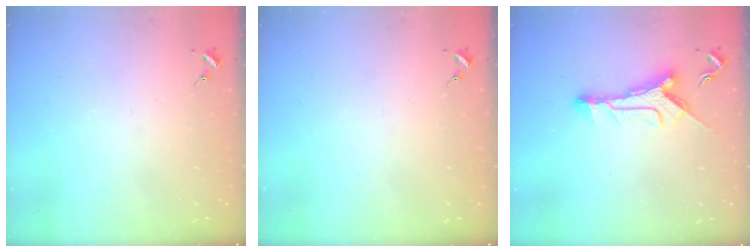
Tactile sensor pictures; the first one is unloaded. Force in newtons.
{"total": 0.0}
{"total": 11.0, "press": 10.9, "slide": 0.7}